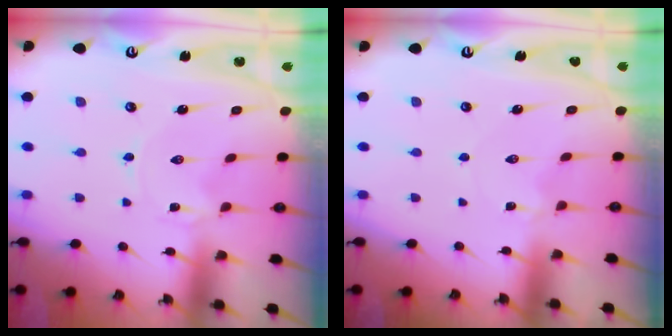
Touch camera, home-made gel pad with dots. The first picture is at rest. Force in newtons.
{"total": 1.0, "press": 1.0, "slide": 0.3}